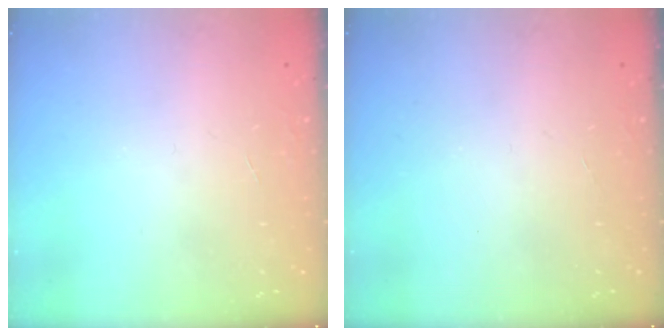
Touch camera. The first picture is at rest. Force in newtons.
{"total": 0.0}